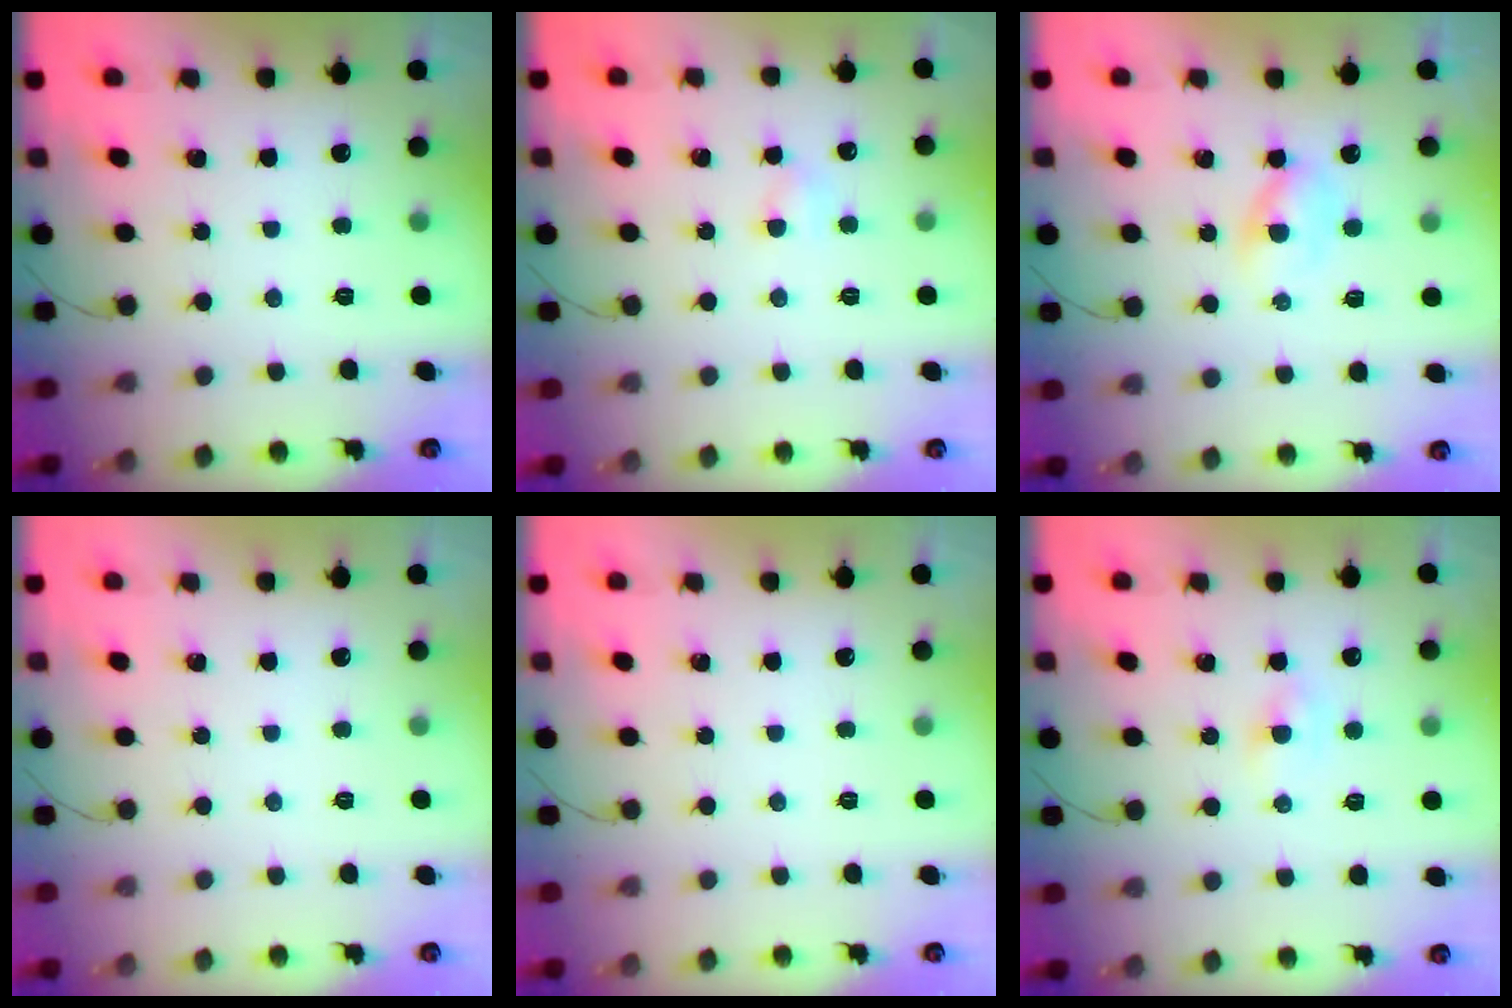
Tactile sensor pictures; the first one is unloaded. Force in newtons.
{"total": 3.5, "press": 3.4, "slide": 1.1}
{"total": 3.4, "press": 3.2, "slide": 1.1}
{"total": 0.0}
{"total": 0.0}
{"total": 1.8, "press": 1.7, "slide": 0.7}